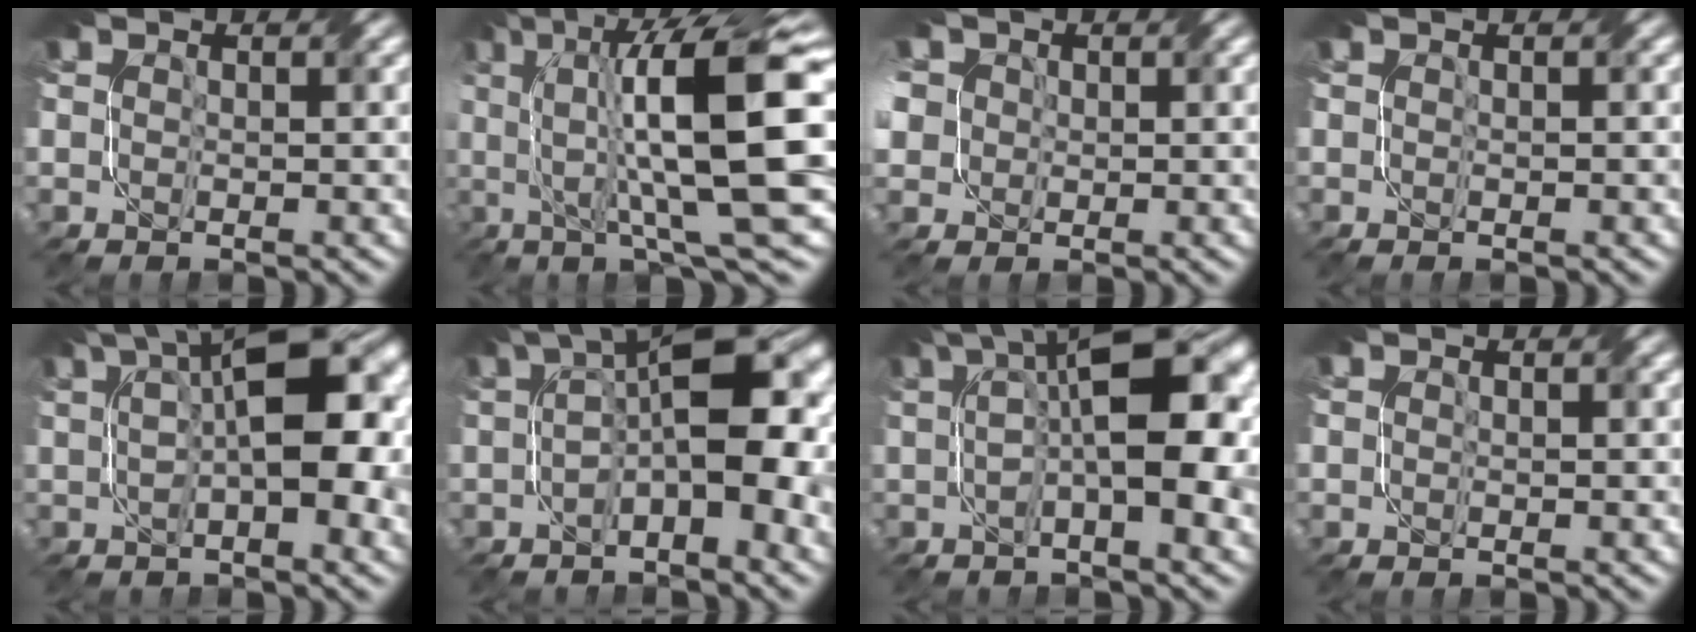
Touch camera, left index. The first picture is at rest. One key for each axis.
{"total": 14.5, "fx": 2.2, "fy": 4.0, "fz": 13.7, "tx": -0.213, "ty": 0.007, "tz": 0.034}
{"total": 6.0, "fx": 1.3, "fy": 5.0, "fz": 3.0, "tx": -0.077, "ty": 0.028, "tz": 0.005}
{"total": 0.6, "fx": -0.1, "fy": 0.1, "fz": 0.6, "tx": -0.011, "ty": -0.004, "tz": -0.005}
{"total": 10.7, "fx": 2.0, "fy": 3.9, "fz": 9.8, "tx": -0.148, "ty": 0.015, "tz": 0.031}
{"total": 10.2, "fx": -0.3, "fy": 3.6, "fz": 9.6, "tx": -0.146, "ty": 0.022, "tz": -0.011}
{"total": 11.8, "fx": 1.7, "fy": 3.7, "fz": 11.0, "tx": -0.172, "ty": 0.016, "tz": 0.027}
{"total": 0.0}